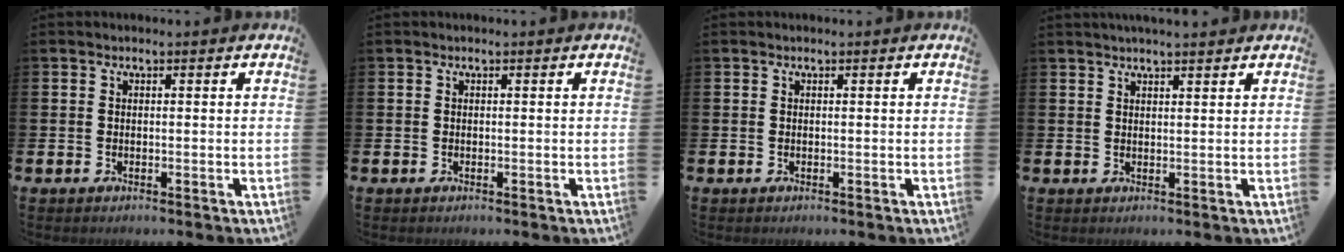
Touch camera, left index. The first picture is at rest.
{"total": 0.0}
{"total": 0.0}
{"total": 2.5, "force": [2.3, 0.1, 0.8], "torque": [-0.010, -0.007, 0.040]}